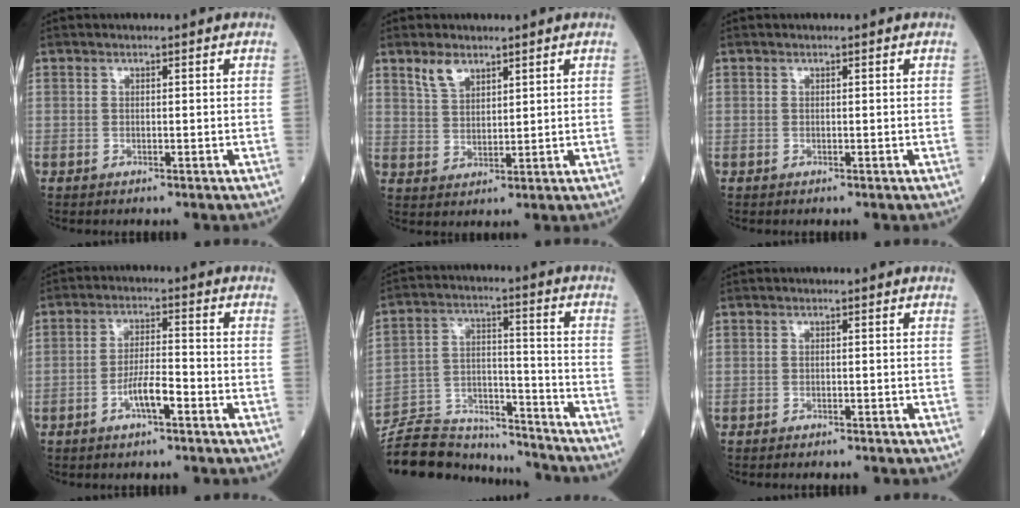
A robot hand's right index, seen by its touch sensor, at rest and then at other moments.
{"total": 3.8, "force": [2.8, 1.8, 1.9], "torque": [-0.043, 0.003, 0.060]}
{"total": 0.0}
{"total": 4.7, "force": [-2.5, 0.8, 3.9], "torque": [-0.076, 0.008, -0.047]}
{"total": 16.1, "force": [-15.5, 3.6, 2.7], "torque": [-0.051, 0.034, -0.251]}
{"total": 2.5, "force": [-2.3, 0.3, 1.0], "torque": [-0.016, -0.003, -0.026]}